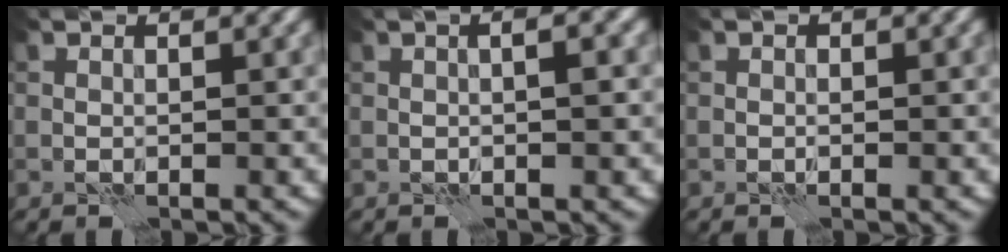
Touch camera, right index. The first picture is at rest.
{"total": 3.0, "force": [0.3, 1.0, 2.8], "torque": [-0.011, 0.013, -0.009]}
{"total": 0.7, "force": [-0.1, 0.4, 0.6], "torque": [-0.002, 0.000, -0.002]}